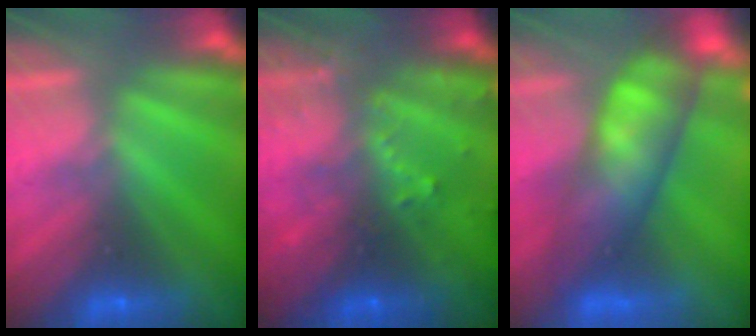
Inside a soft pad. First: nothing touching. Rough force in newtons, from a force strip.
{"total": 6.3}
{"total": 10.0}